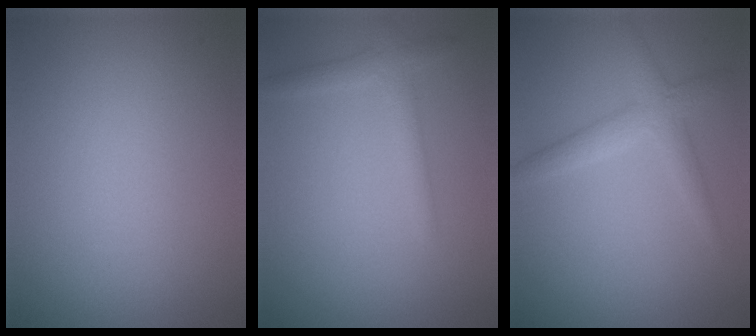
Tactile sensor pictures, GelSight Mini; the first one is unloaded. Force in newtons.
{"total": 2.0, "press": 2.0, "slide": 0.1}
{"total": 2.7, "press": 2.7, "slide": 0.1}